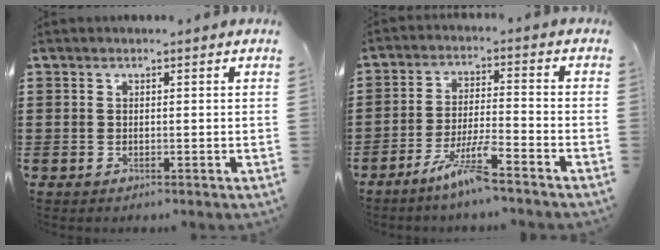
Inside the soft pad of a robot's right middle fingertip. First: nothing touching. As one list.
[{"total": 6.9, "force": [-5.1, 0.5, 4.7], "torque": [-0.101, -0.009, -0.098]}]